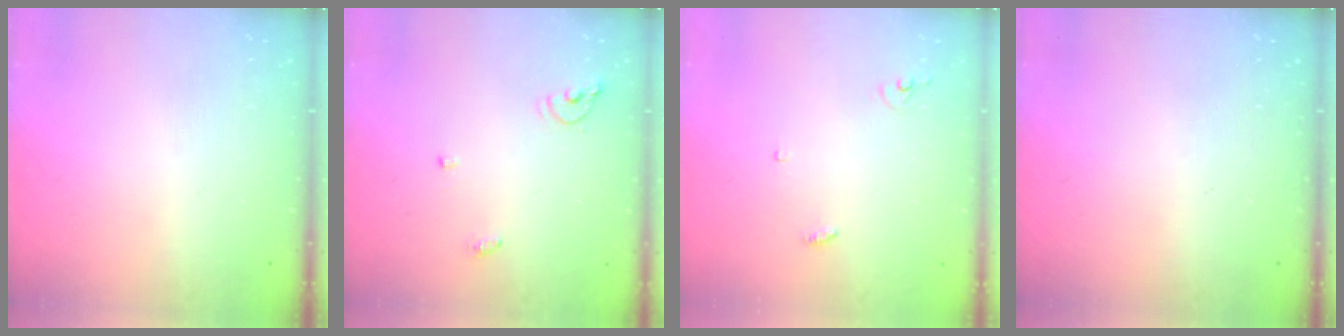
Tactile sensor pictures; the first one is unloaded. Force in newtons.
{"total": 6.2, "press": 6.2, "slide": 0.4}
{"total": 2.9, "press": 2.9, "slide": 0.2}
{"total": 0.0}